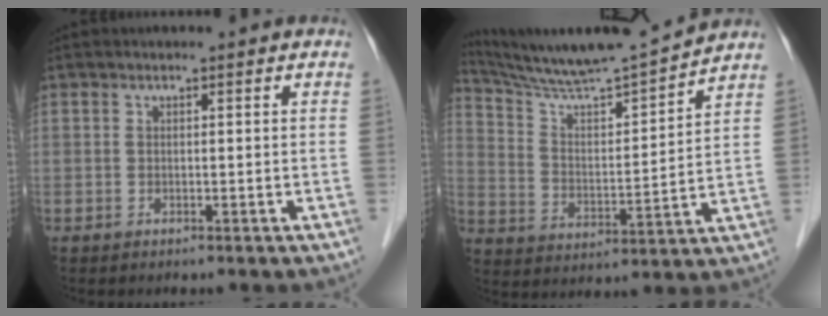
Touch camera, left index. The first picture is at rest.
{"total": 13.9, "force": [13.3, -1.4, 4.0], "torque": [-0.084, -0.011, 0.230]}